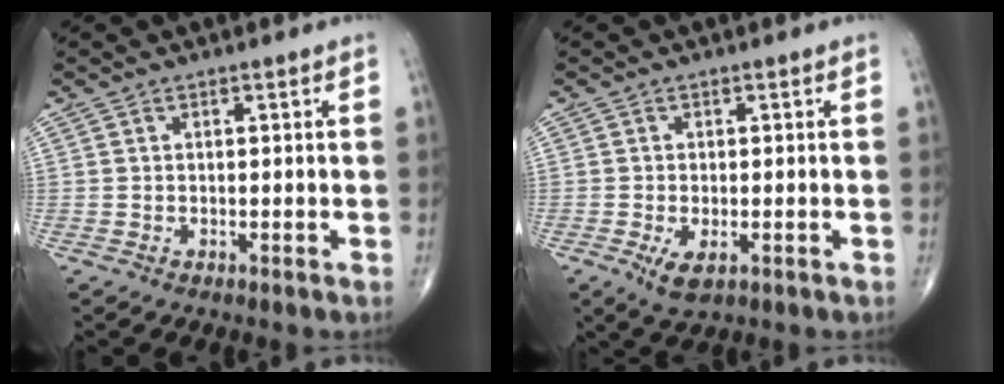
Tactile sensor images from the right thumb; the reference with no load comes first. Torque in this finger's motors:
{"motor_torque": [-0.06, 0.02, 0.29, 0.34, 0.10]}